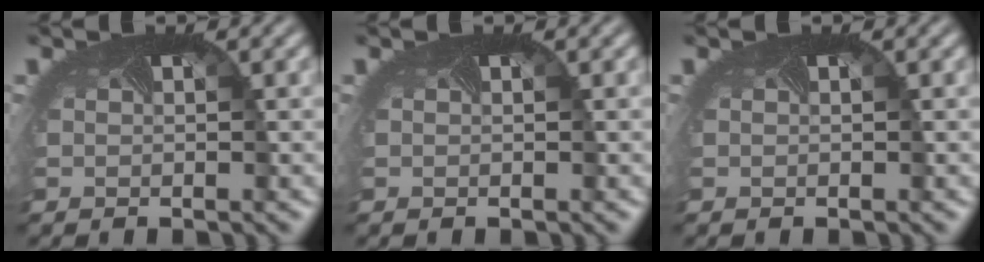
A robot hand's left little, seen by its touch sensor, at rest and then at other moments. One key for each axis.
{"total": 0.0}
{"total": 0.0}